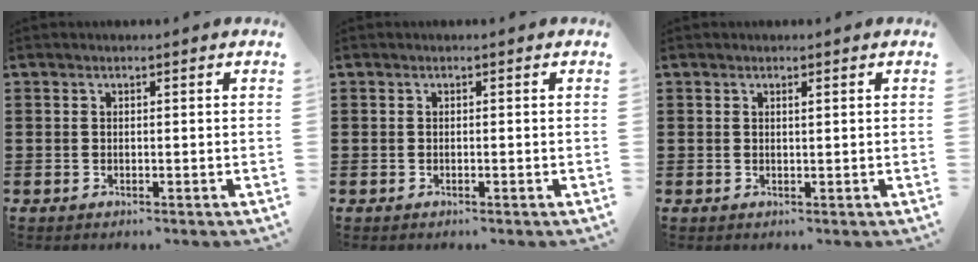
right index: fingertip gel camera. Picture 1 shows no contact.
{"total": 0.0}
{"total": 0.5, "force": [0.3, 0.0, 0.4], "torque": [-0.008, 0.000, 0.005]}